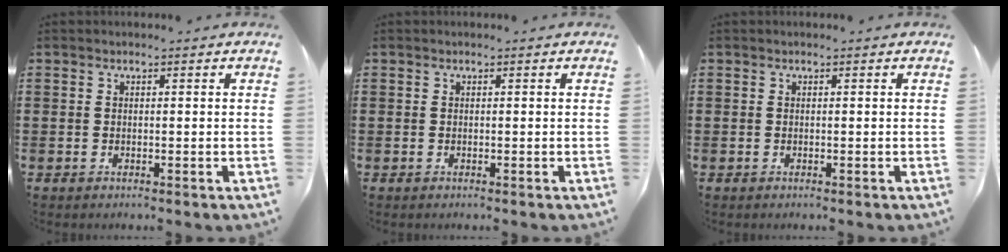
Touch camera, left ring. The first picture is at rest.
{"total": 0.0}
{"total": 0.0}